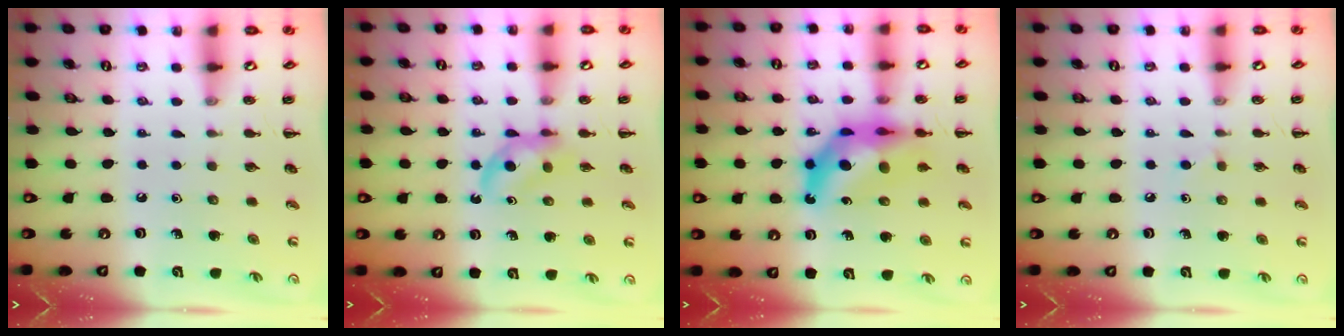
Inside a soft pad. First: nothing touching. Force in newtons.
{"total": 4.4, "press": 4.1, "slide": 1.6}
{"total": 12.0, "press": 11.5, "slide": 3.6}
{"total": 1.7, "press": 1.5, "slide": 0.9}